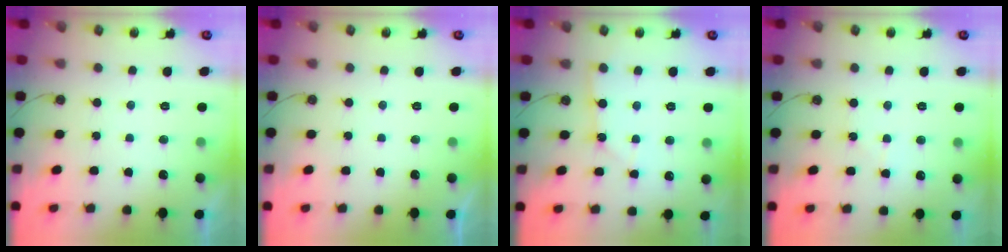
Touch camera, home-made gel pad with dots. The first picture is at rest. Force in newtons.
{"total": 0.0}
{"total": 2.6, "press": 2.6, "slide": 0.2}
{"total": 5.0, "press": 4.9, "slide": 0.7}